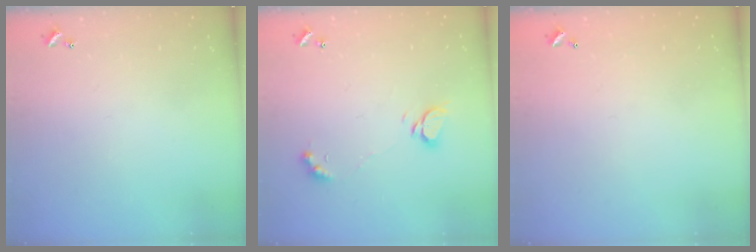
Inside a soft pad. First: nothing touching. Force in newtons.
{"total": 2.8, "press": 2.8, "slide": 0.3}
{"total": 2.8, "press": 2.8, "slide": 0.1}